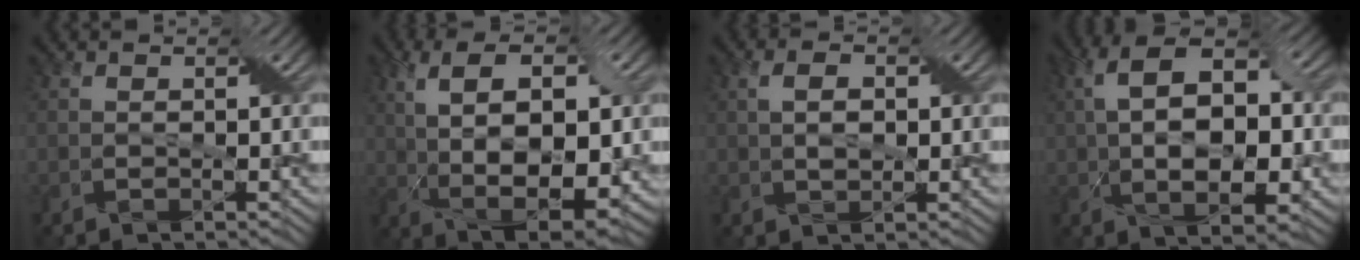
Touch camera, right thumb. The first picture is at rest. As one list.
[{"total": 12.7, "force": [1.1, 6.2, 11.0], "torque": [-0.189, 0.002, 0.019]}, {"total": 3.1, "force": [0.5, 1.8, 2.5], "torque": [-0.048, -0.002, 0.010]}, {"total": 12.6, "force": [0.6, 6.6, 10.7], "torque": [-0.184, 0.012, 0.011]}]